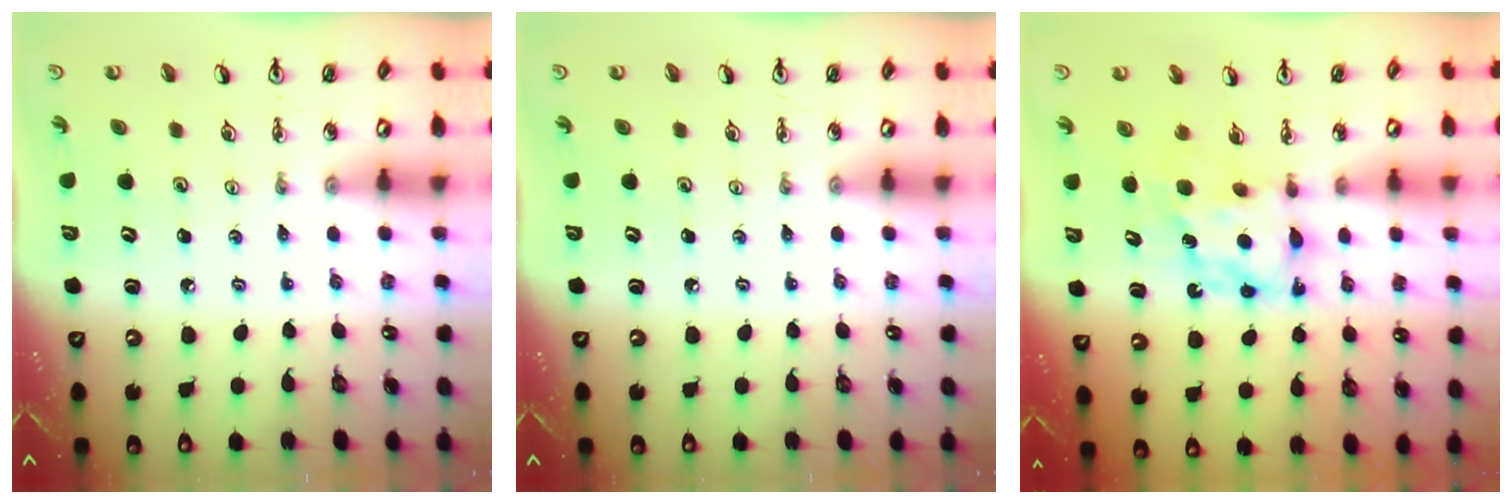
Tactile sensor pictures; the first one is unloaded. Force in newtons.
{"total": 0.0}
{"total": 6.5, "press": 6.4, "slide": 0.6}